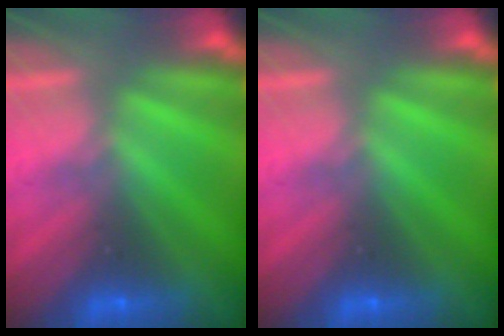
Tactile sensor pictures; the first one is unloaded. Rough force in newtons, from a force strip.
{"total": 0.0}